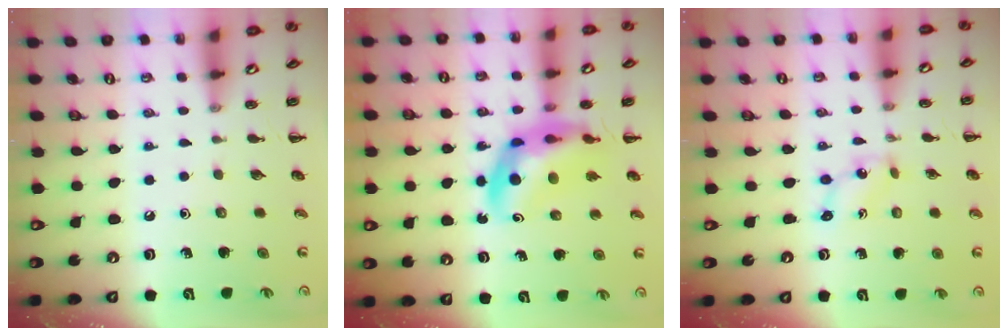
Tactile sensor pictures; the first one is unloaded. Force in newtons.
{"total": 11.4, "press": 10.9, "slide": 3.3}
{"total": 1.1, "press": 1.1, "slide": 0.4}